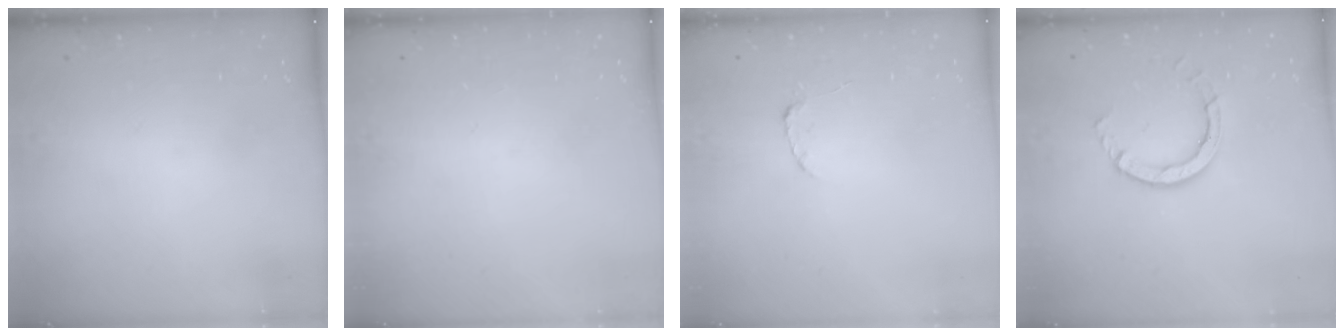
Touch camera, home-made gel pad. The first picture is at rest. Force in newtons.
{"total": 0.0}
{"total": 2.2, "press": 2.2, "slide": 0.3}
{"total": 5.9, "press": 5.9, "slide": 0.5}